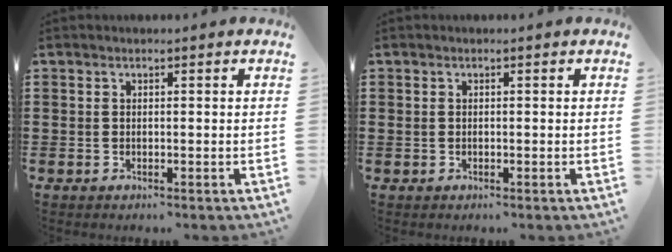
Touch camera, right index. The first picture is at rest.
{"total": 0.0}